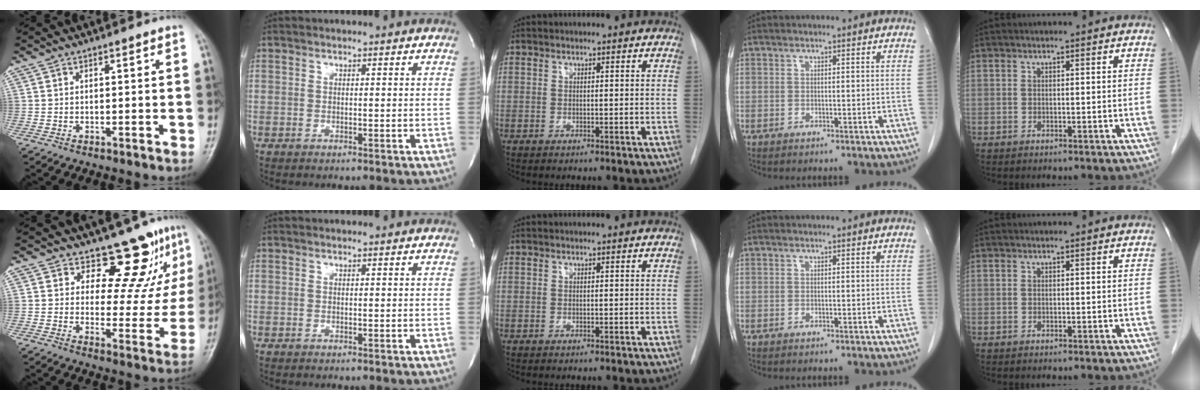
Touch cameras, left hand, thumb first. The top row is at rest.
{"thumb": {"total": 11.6, "force": [8.8, 5.1, 5.5], "torque": [-0.029, -0.070, 0.114]}}